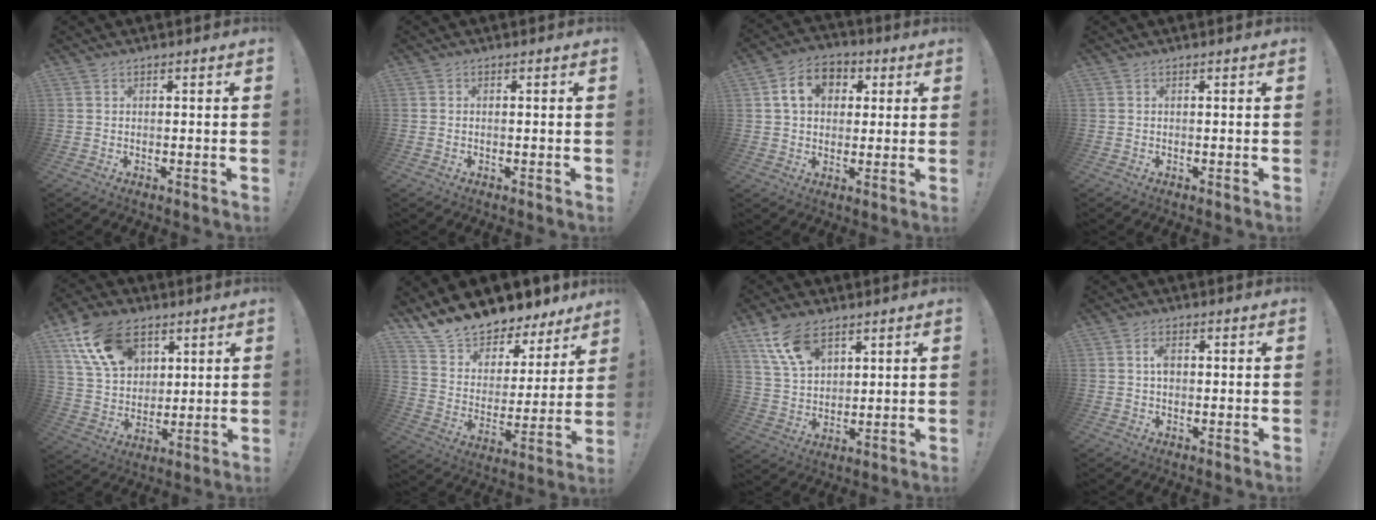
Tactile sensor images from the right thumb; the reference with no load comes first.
{"total": 0.0}
{"total": 10.6, "force": [3.1, 8.3, 5.9], "torque": [-0.088, 0.008, 0.060]}
{"total": 0.0}
{"total": 17.9, "force": [9.3, 11.6, 9.9], "torque": [-0.174, -0.035, 0.177]}
{"total": 13.4, "force": [12.5, 4.2, 2.0], "torque": [-0.049, -0.119, 0.226]}
{"total": 12.1, "force": [7.5, 6.6, 6.9], "torque": [-0.120, -0.031, 0.145]}
{"total": 2.9, "force": [0.4, 1.8, 2.2], "torque": [-0.020, -0.004, 0.002]}